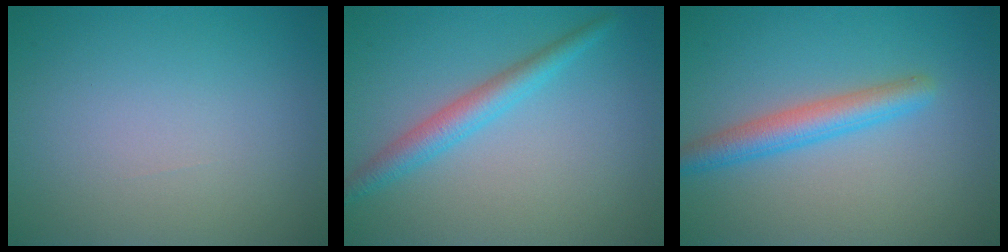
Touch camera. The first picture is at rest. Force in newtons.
{"total": 2.9, "press": 2.9, "slide": 0.1}
{"total": 3.3, "press": 3.3, "slide": 0.1}